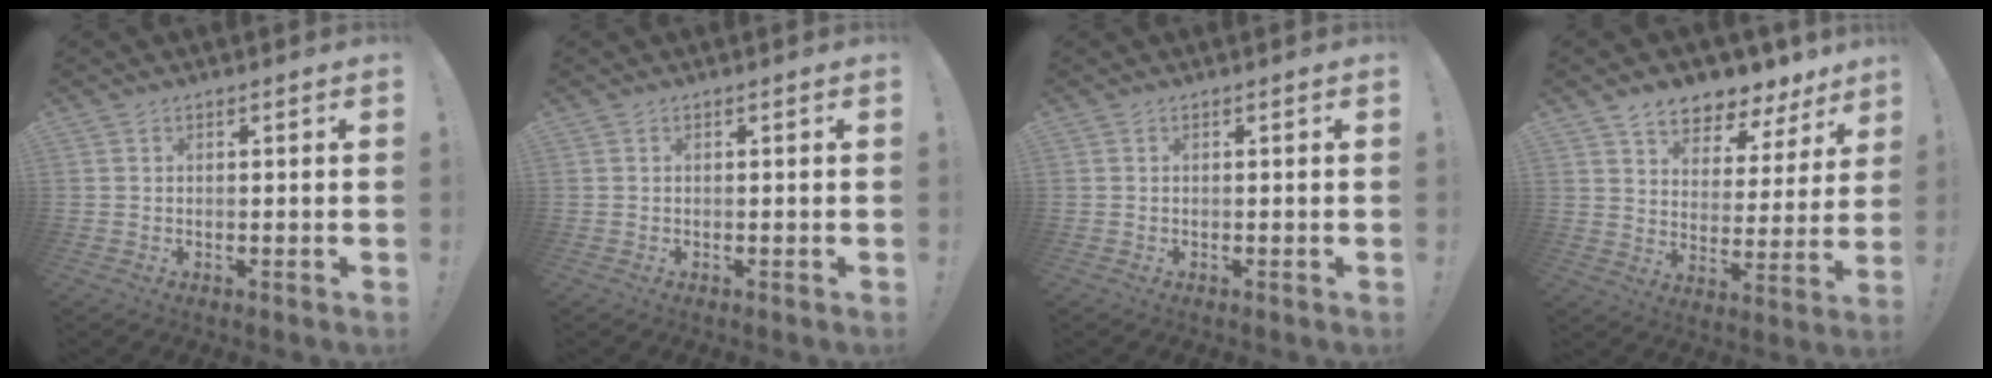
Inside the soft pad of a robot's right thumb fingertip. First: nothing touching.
{"total": 0.0}
{"total": 0.0}
{"total": 7.8, "force": [6.6, 3.5, 2.3], "torque": [-0.034, -0.065, 0.119]}